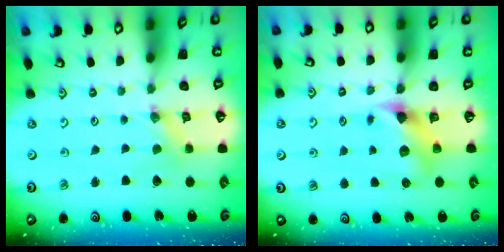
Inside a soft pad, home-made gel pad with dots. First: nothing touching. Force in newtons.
{"total": 6.7, "press": 6.6, "slide": 0.8}